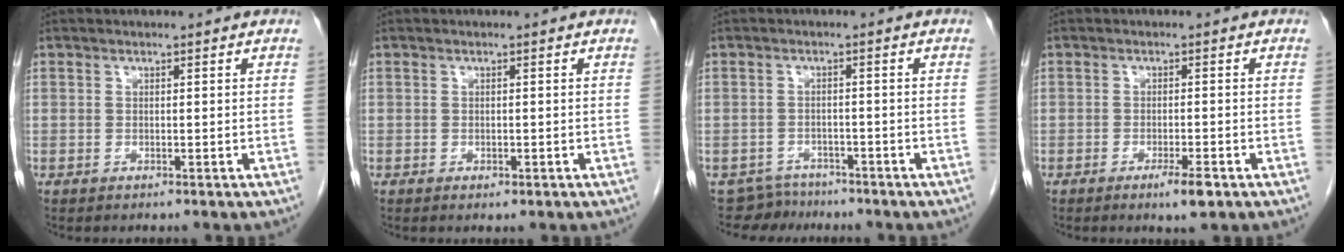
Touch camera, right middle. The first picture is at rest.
{"total": 0.9, "force": [-0.5, 0.5, 0.6], "torque": [-0.010, -0.001, -0.002]}
{"total": 3.7, "force": [-3.1, 1.5, -1.2], "torque": [0.017, 0.002, -0.053]}
{"total": 3.2, "force": [-1.9, 0.3, 2.6], "torque": [-0.043, -0.005, -0.028]}